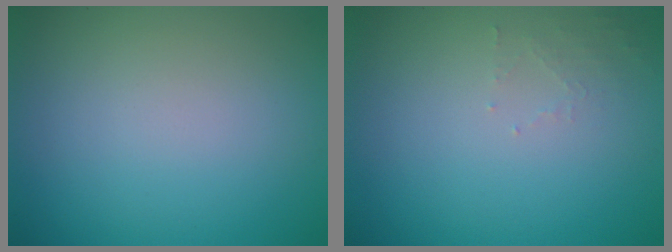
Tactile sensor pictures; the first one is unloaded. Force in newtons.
{"total": 1.0, "press": 1.0, "slide": 0.2}